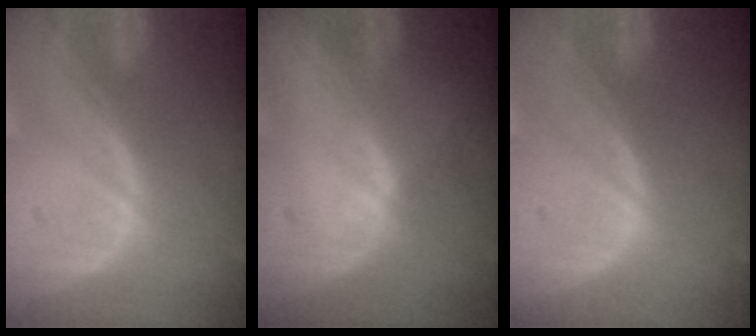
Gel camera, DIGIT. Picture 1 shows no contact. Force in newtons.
{"total": 1.0, "press": 0.7, "slide": 0.6}
{"total": 0.0}